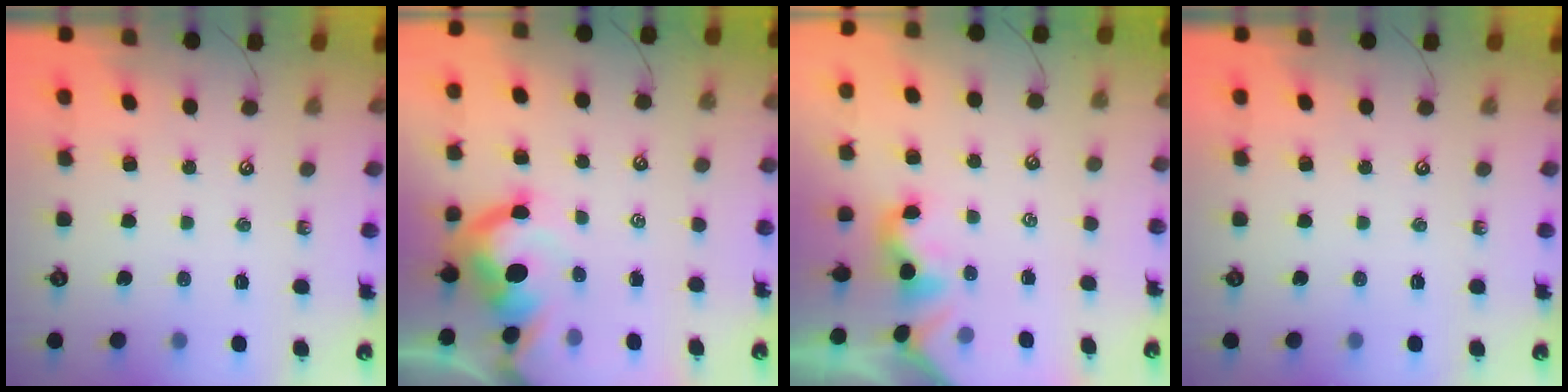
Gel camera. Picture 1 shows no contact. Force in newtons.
{"total": 9.1, "press": 9.0, "slide": 1.3}
{"total": 1.9, "press": 1.8, "slide": 0.6}
{"total": 0.0}